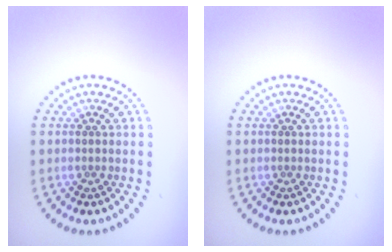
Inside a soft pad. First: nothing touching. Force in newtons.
{"total": 0.0}